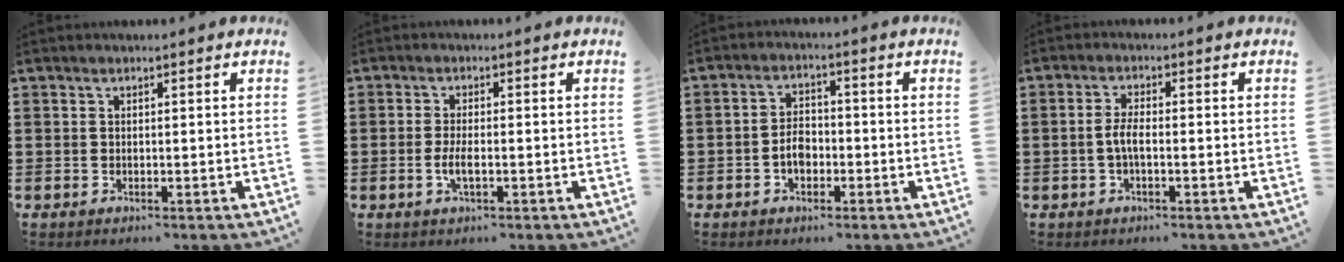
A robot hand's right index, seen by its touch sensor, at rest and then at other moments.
{"total": 2.9, "force": [-0.8, 0.7, 2.7], "torque": [-0.055, -0.003, -0.017]}
{"total": 3.6, "force": [-1.3, 2.3, 2.6], "torque": [-0.049, -0.002, -0.028]}
{"total": 3.2, "force": [-0.9, 0.8, 3.0], "torque": [-0.076, -0.006, -0.024]}